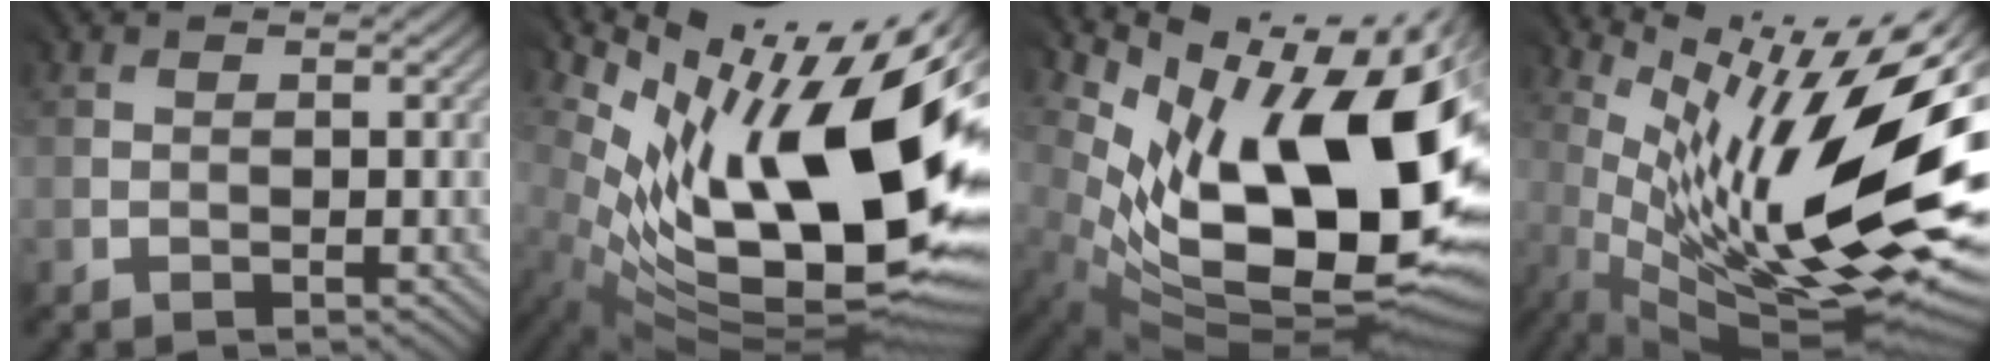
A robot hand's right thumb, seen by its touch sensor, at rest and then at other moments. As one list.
[{"total": 18.5, "force": [3.6, 7.6, 16.4], "torque": [-0.281, -0.021, 0.081]}, {"total": 18.6, "force": [3.1, 9.5, 15.7], "torque": [-0.246, -0.042, 0.082]}, {"total": 16.9, "force": [2.3, 4.4, 16.1], "torque": [-0.252, 0.002, 0.066]}]